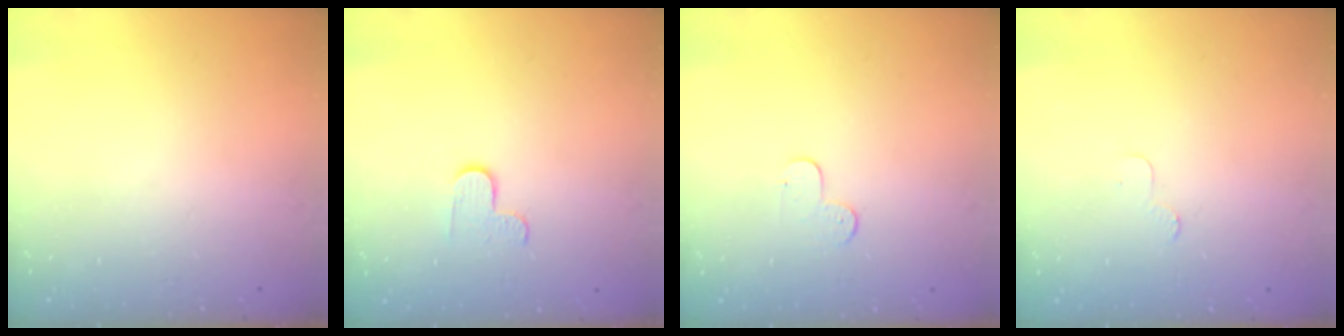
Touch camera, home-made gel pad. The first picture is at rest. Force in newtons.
{"total": 3.4, "press": 3.4, "slide": 0.4}
{"total": 3.9, "press": 3.8, "slide": 0.4}
{"total": 3.5, "press": 3.5, "slide": 0.3}